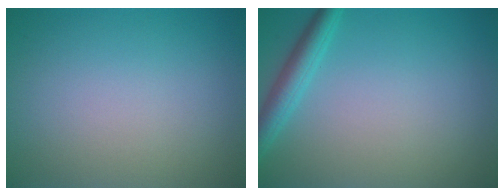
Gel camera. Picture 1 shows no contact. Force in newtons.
{"total": 2.7, "press": 2.7, "slide": 0.2}